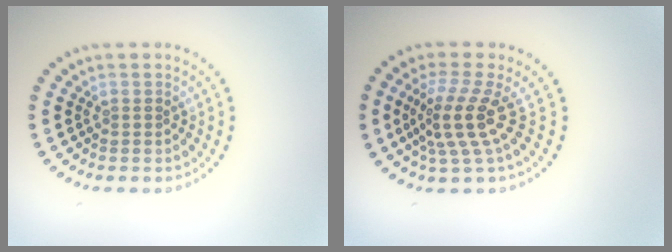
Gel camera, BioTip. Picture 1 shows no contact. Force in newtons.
{"total": 3.8, "press": 2.7, "slide": 2.7}